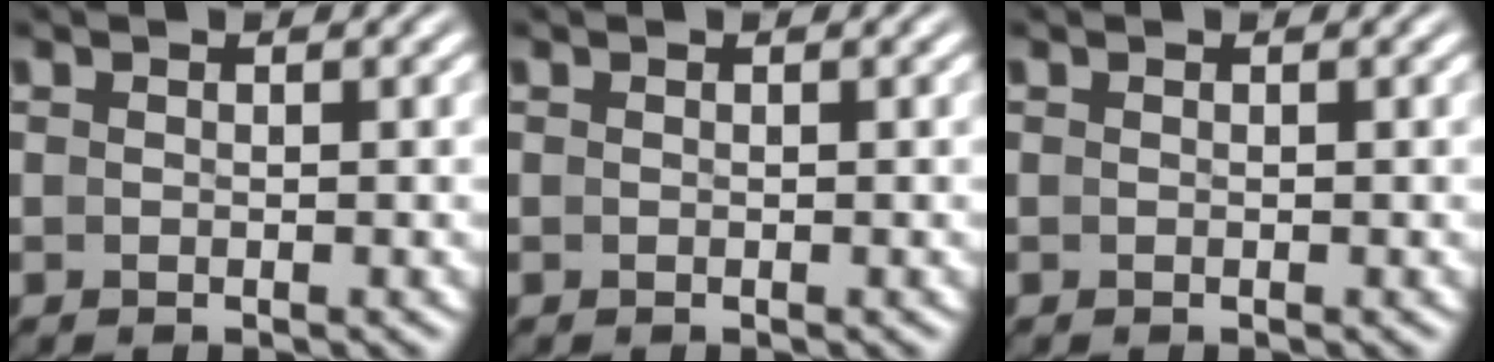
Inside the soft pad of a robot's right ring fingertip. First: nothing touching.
{"total": 0.0}
{"total": 0.0}